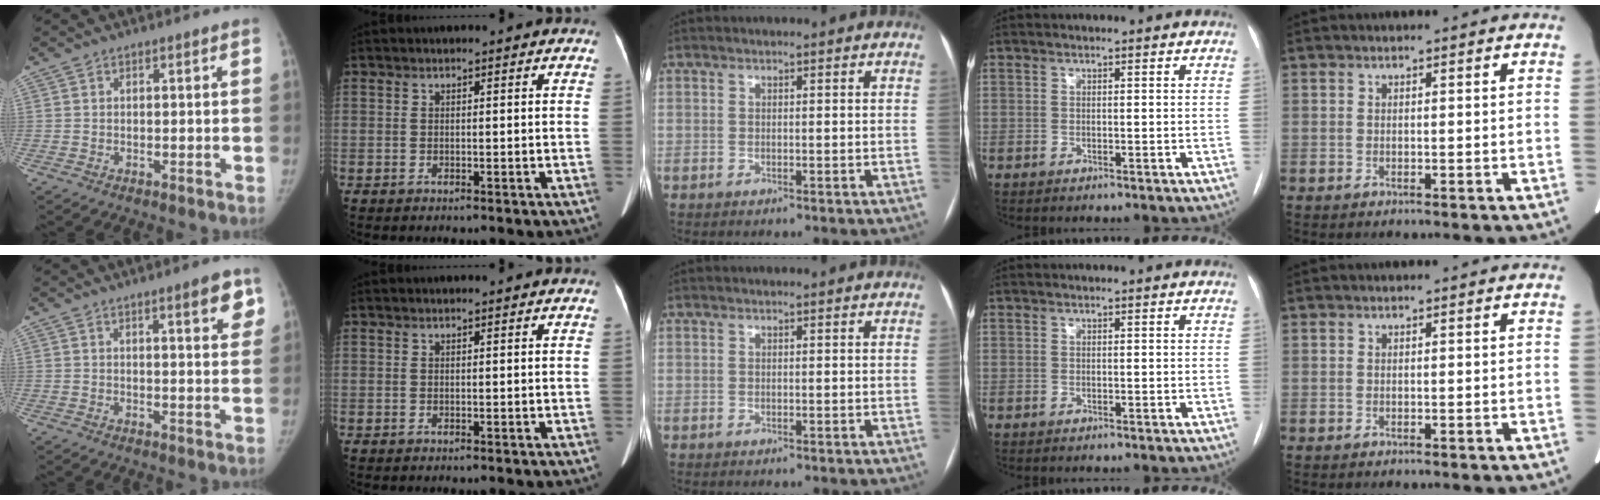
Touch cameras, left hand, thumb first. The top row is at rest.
{"thumb": {"total": 5.9, "force": [3.2, 1.4, 4.8], "torque": [-0.043, -0.012, 0.039]}}